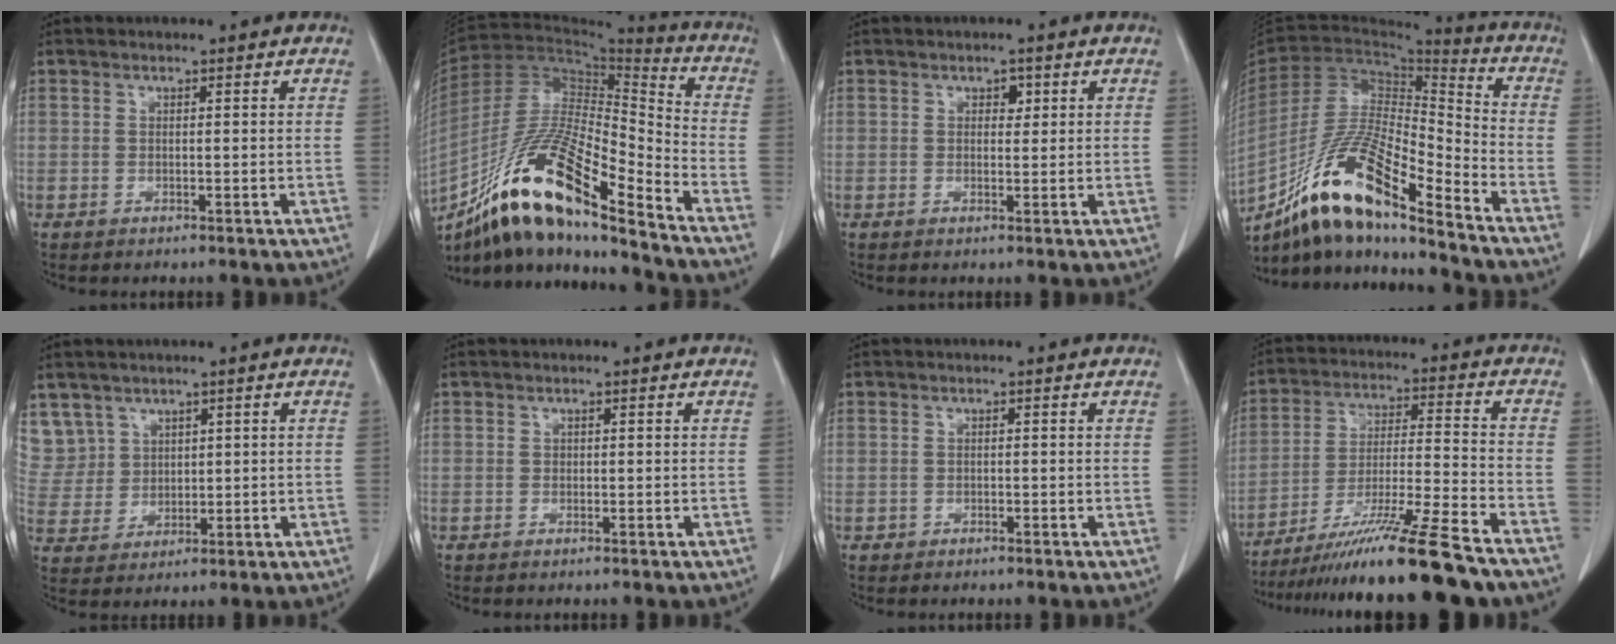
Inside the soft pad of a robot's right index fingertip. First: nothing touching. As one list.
[{"total": 21.3, "force": [-14.7, 2.9, 15.2], "torque": [-0.298, -0.017, -0.267]}, {"total": 1.4, "force": [0.6, 1.0, 0.8], "torque": [-0.007, 0.000, 0.007]}, {"total": 18.8, "force": [-13.5, 2.3, 12.8], "torque": [-0.250, -0.012, -0.248]}, {"total": 8.0, "force": [4.7, 6.4, 0.2], "torque": [-0.013, 0.018, 0.114]}, {"total": 0.0}, {"total": 0.6, "force": [-0.4, 0.5, -0.1], "torque": [-0.004, 0.004, -0.008]}, {"total": 17.0, "force": [-13.5, -1.6, 10.1], "torque": [-0.187, -0.030, -0.231]}]